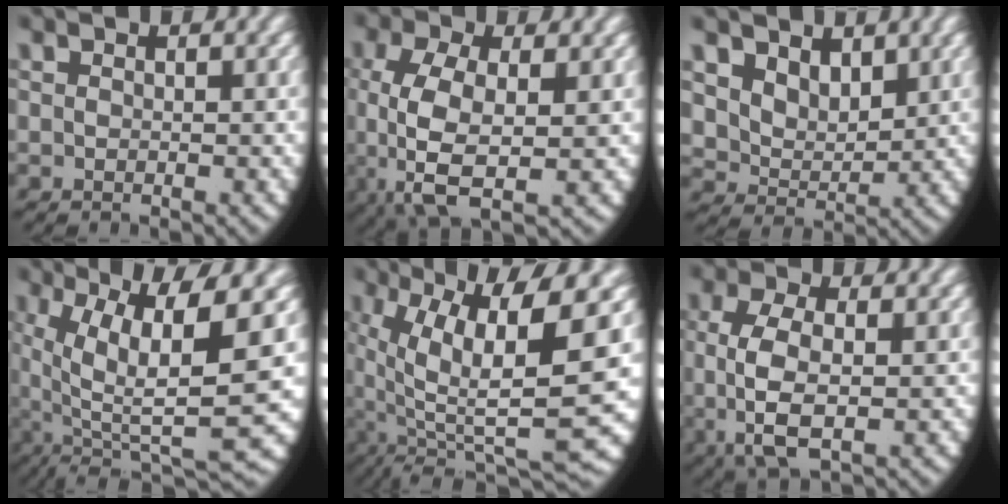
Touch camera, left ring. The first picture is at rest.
{"total": 8.6, "force": [-1.4, 5.5, 6.5], "torque": [-0.177, -0.050, 0.000]}
{"total": 8.8, "force": [2.7, 7.6, 3.5], "torque": [-0.113, -0.033, 0.045]}
{"total": 11.7, "force": [0.2, 5.0, 10.6], "torque": [-0.175, -0.028, 0.018]}
{"total": 12.9, "force": [-0.9, 5.9, 11.4], "torque": [-0.188, -0.022, -0.002]}
{"total": 5.7, "force": [-0.3, 3.2, 4.7], "torque": [-0.125, -0.023, 0.008]}